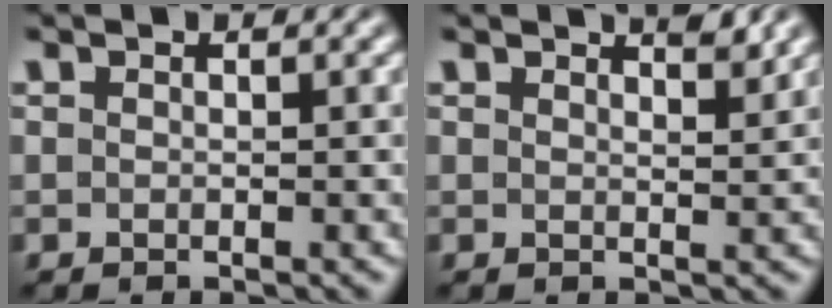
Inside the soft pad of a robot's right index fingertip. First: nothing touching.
{"total": 1.8, "force": [1.5, -0.8, 0.7], "torque": [0.000, -0.008, 0.030]}